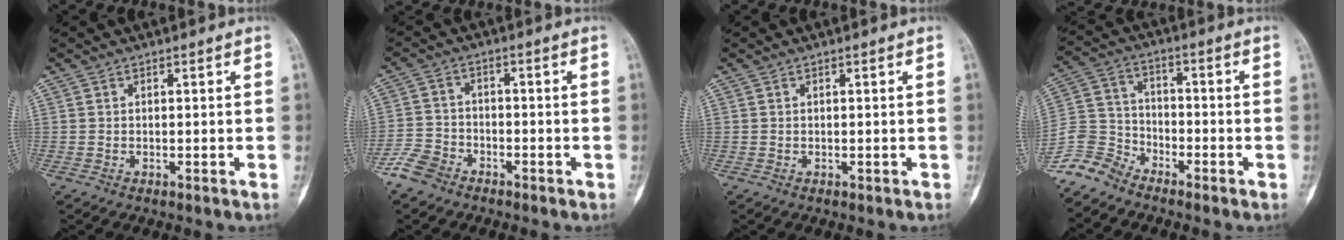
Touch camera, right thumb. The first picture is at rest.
{"total": 5.8, "force": [-4.2, 3.7, 1.5], "torque": [-0.022, 0.016, -0.090]}
{"total": 0.0}
{"total": 8.6, "force": [-7.3, 4.3, 1.4], "torque": [-0.021, 0.042, -0.157]}